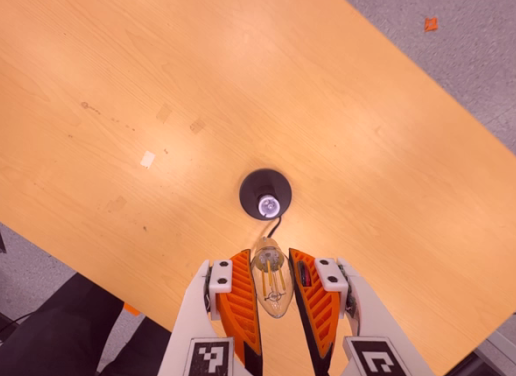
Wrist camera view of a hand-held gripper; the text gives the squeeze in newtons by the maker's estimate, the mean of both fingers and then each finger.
{"total": 9.9, "left": 9.2, "right": 10.6}